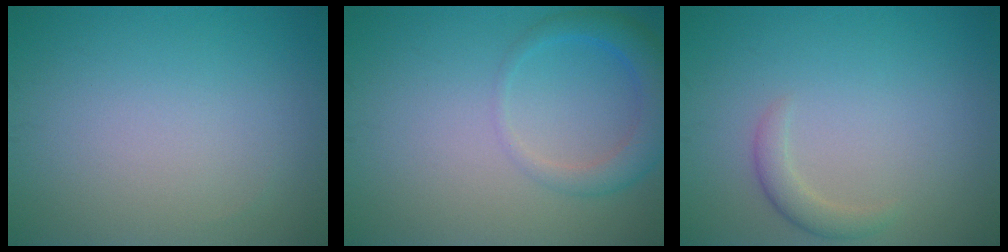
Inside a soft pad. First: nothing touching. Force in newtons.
{"total": 3.4, "press": 3.4, "slide": 0.2}
{"total": 1.7, "press": 1.7, "slide": 0.1}